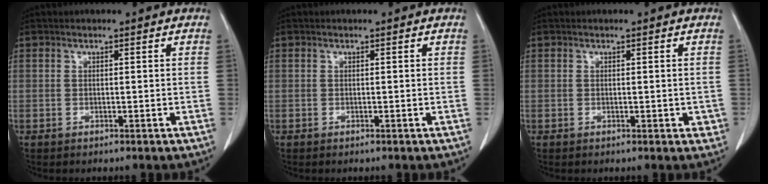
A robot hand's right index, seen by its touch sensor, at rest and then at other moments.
{"total": 0.0}
{"total": 1.5, "force": [-0.2, 0.9, 1.2], "torque": [-0.009, 0.000, 0.001]}